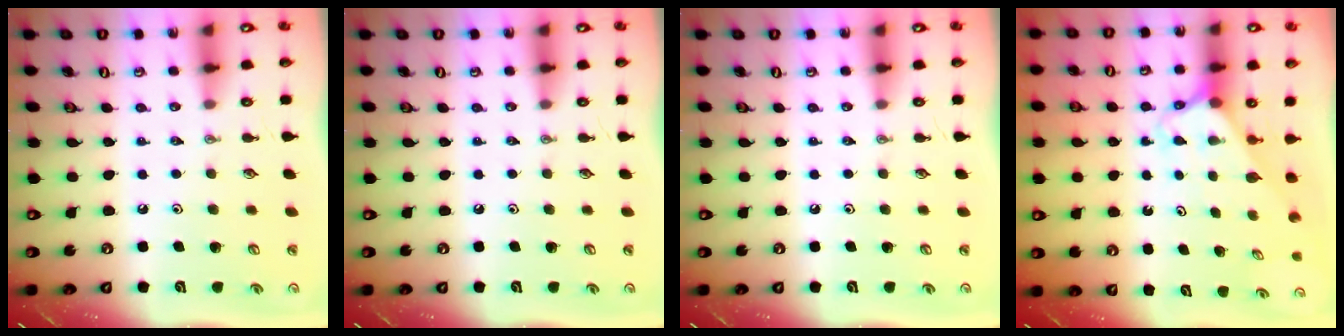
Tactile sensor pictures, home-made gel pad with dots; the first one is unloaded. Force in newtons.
{"total": 0.0}
{"total": 0.0}
{"total": 2.7, "press": 2.7, "slide": 0.1}